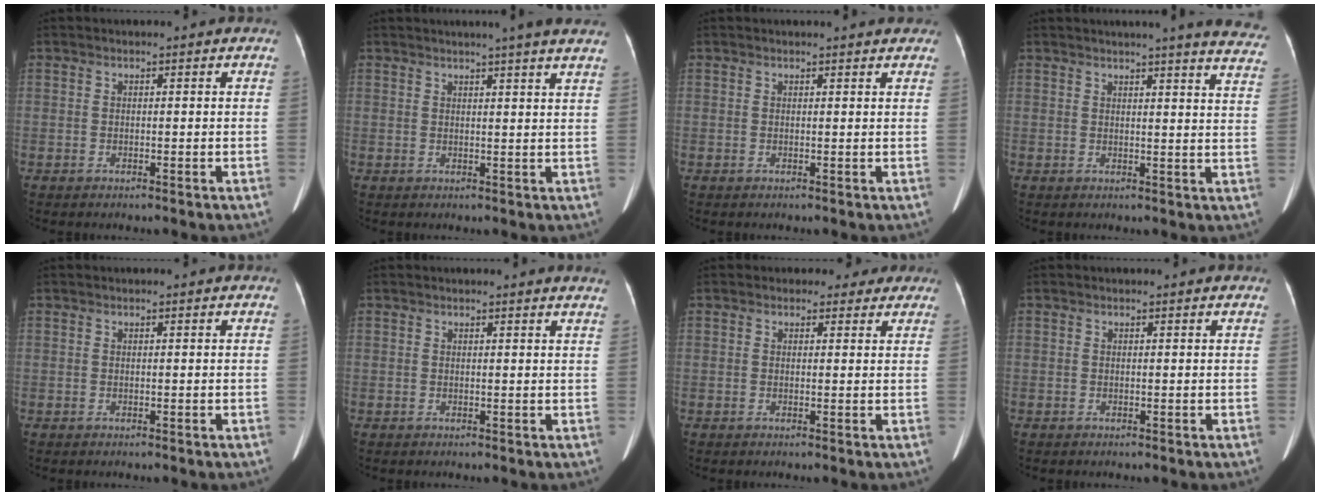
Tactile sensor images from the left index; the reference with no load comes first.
{"total": 7.9, "force": [6.8, -0.9, 3.9], "torque": [-0.046, 0.008, 0.062]}
{"total": 4.3, "force": [4.1, 0.6, 1.3], "torque": [-0.015, 0.008, 0.034]}
{"total": 15.6, "force": [14.2, 0.1, 6.3], "torque": [-0.067, -0.059, 0.144]}
{"total": 0.0}
{"total": 3.0, "force": [2.9, -0.3, 0.7], "torque": [-0.010, -0.009, 0.017]}
{"total": 3.0, "force": [2.2, 2.0, 0.1], "torque": [0.009, 0.002, 0.017]}
{"total": 0.0}